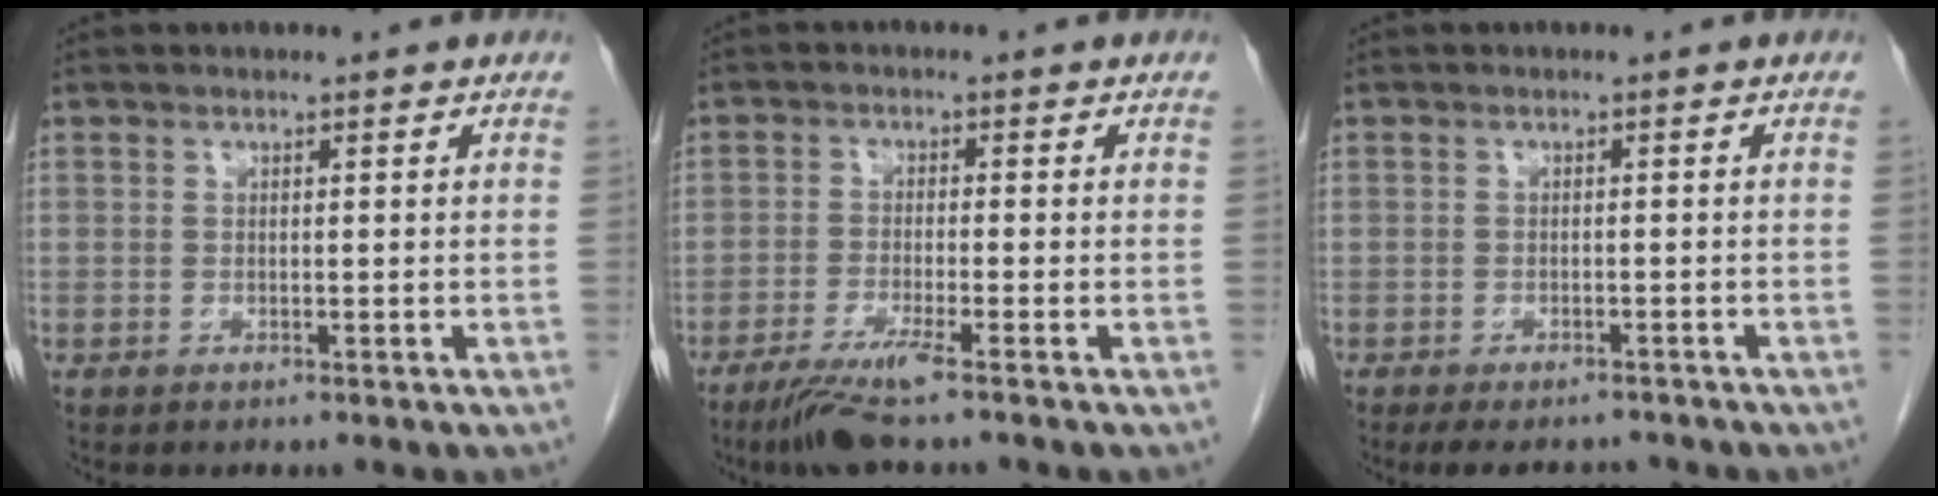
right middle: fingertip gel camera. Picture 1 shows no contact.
{"total": 5.7, "force": [-3.8, -0.5, 4.2], "torque": [-0.083, -0.017, -0.076]}
{"total": 5.7, "force": [-5.2, 1.6, 1.9], "torque": [-0.024, -0.009, -0.073]}